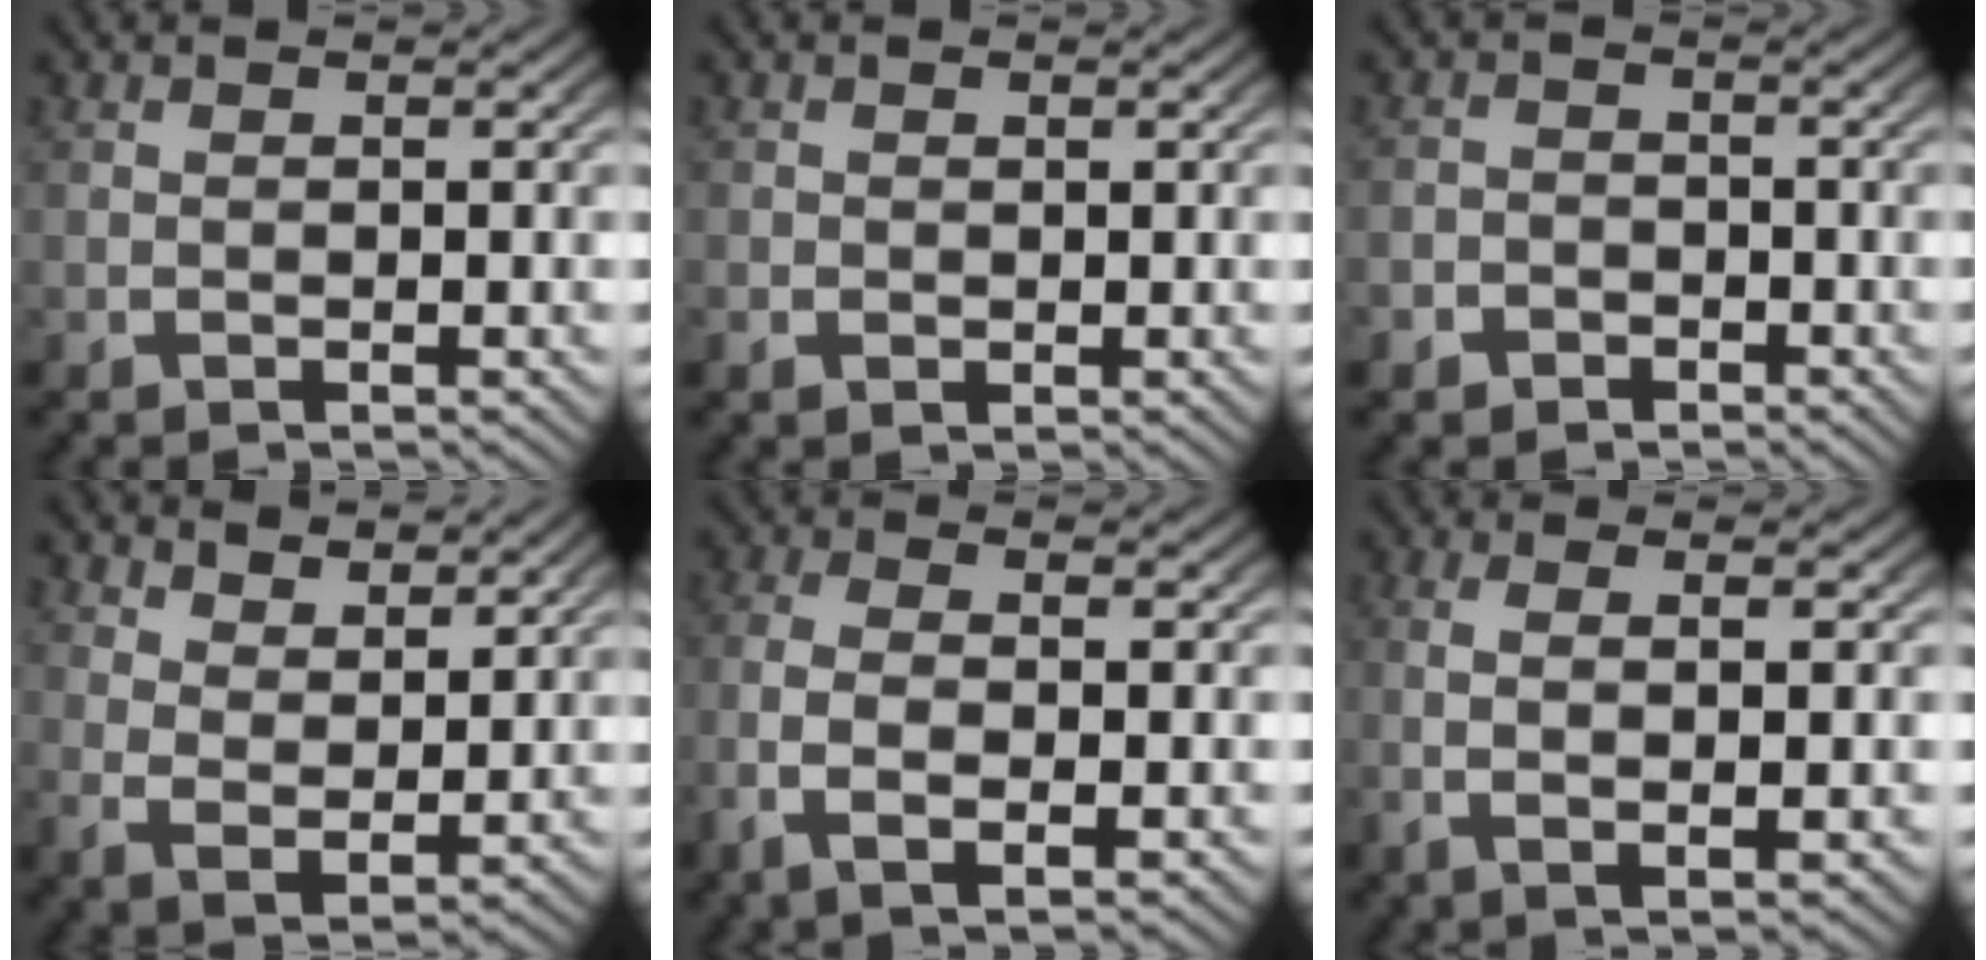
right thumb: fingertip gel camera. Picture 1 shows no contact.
{"total": 0.9, "force": [0.1, 0.9, 0.4], "torque": [-0.003, -0.003, 0.004]}
{"total": 2.4, "force": [-1.5, 1.8, 0.1], "torque": [0.005, -0.007, -0.028]}
{"total": 3.9, "force": [2.1, 2.3, 2.3], "torque": [-0.049, -0.019, 0.052]}
{"total": 5.2, "force": [-0.7, 2.5, 4.6], "torque": [-0.110, -0.010, -0.005]}
{"total": 4.4, "force": [0.3, 1.3, 4.2], "torque": [-0.087, -0.002, 0.012]}